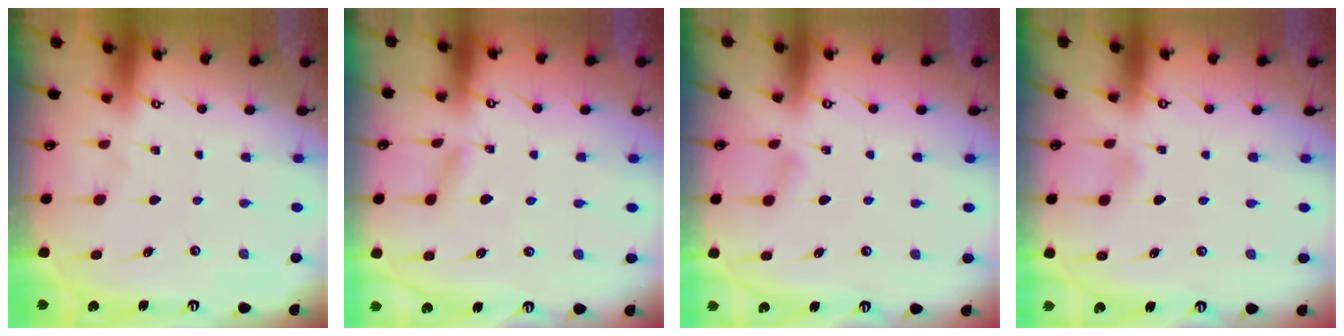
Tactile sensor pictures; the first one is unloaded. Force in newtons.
{"total": 2.3, "press": 2.3, "slide": 0.2}
{"total": 3.3, "press": 3.3, "slide": 0.4}
{"total": 2.4, "press": 2.4, "slide": 0.3}